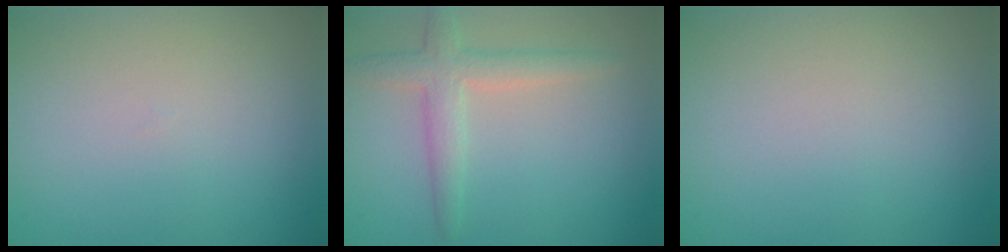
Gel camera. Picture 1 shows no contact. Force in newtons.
{"total": 3.1, "press": 3.1, "slide": 0.0}
{"total": 0.0}